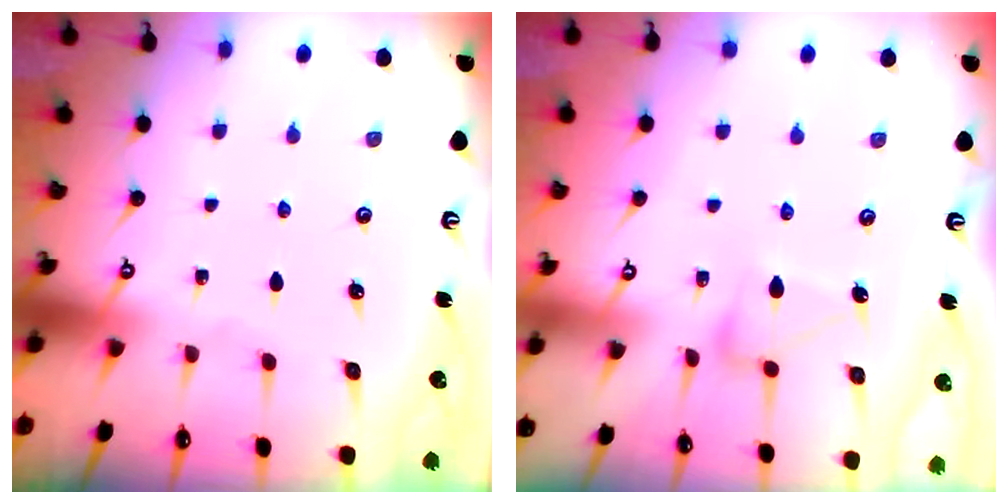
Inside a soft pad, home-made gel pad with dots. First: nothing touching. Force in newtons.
{"total": 9.1, "press": 9.1, "slide": 0.5}